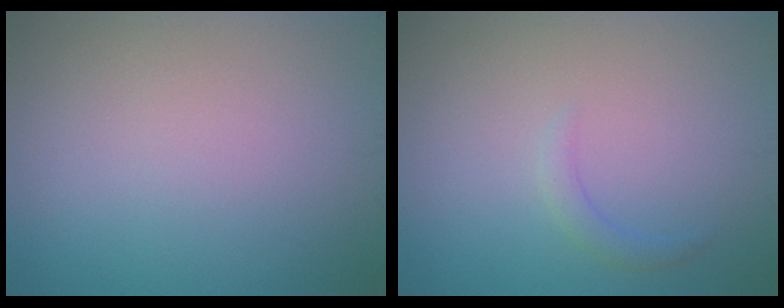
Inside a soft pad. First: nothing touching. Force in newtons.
{"total": 1.1, "press": 1.1, "slide": 0.1}